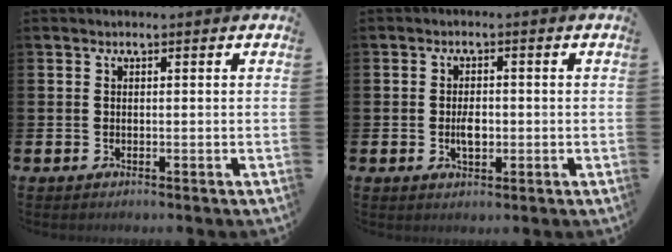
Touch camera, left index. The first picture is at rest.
{"total": 2.8, "force": [-0.3, 1.6, 2.3], "torque": [-0.034, -0.001, -0.008]}